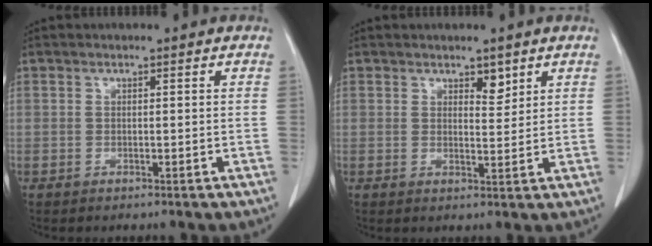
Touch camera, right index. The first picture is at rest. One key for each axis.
{"total": 2.5, "fx": 1.7, "fy": 1.0, "fz": 1.5, "tx": -0.019, "ty": -0.006, "tz": 0.029}